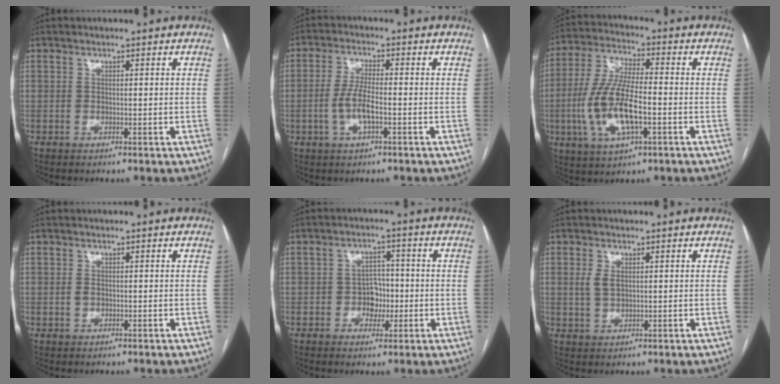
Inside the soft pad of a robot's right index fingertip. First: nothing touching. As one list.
[{"total": 5.2, "force": [-1.6, 1.1, 4.9], "torque": [-0.107, 0.000, -0.030]}, {"total": 12.5, "force": [-3.0, 3.4, 11.6], "torque": [-0.253, -0.005, -0.054]}, {"total": 0.8, "force": [-0.2, 0.6, 0.5], "torque": [-0.011, 0.001, -0.003]}, {"total": 4.4, "force": [-1.1, 3.3, 2.7], "torque": [-0.041, 0.011, -0.018]}, {"total": 2.5, "force": [0.5, 1.5, 2.0], "torque": [-0.043, 0.004, 0.013]}]